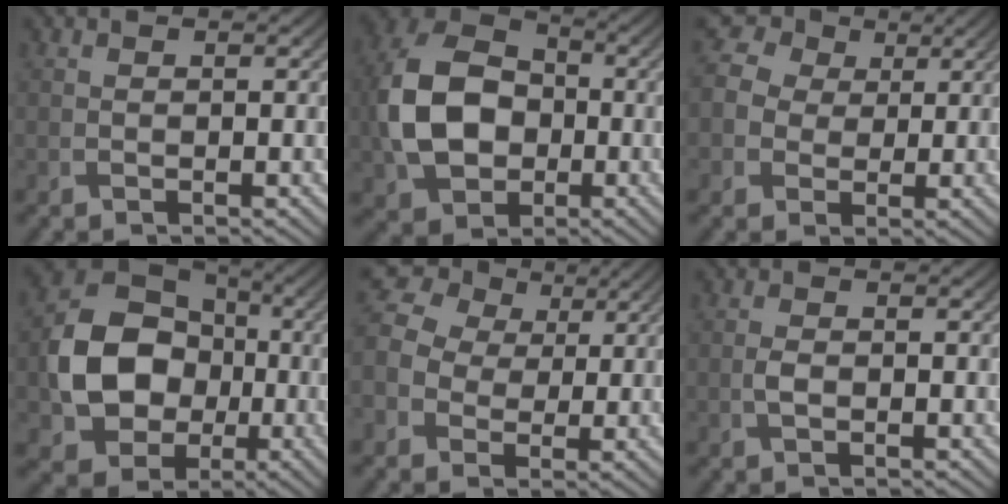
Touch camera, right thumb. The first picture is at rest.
{"total": 12.3, "force": [-1.3, 9.3, 8.0], "torque": [-0.183, 0.005, -0.033]}
{"total": 7.5, "force": [1.7, 6.5, 3.4], "torque": [-0.108, 0.026, 0.018]}
{"total": 12.7, "force": [-1.5, 10.3, 7.3], "torque": [-0.151, -0.001, -0.039]}
{"total": 9.8, "force": [1.0, 8.3, 5.0], "torque": [-0.157, 0.014, 0.009]}
{"total": 1.3, "force": [-0.2, 0.6, 1.1], "torque": [-0.026, 0.000, -0.006]}